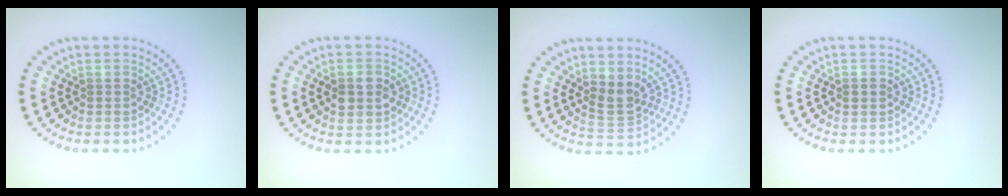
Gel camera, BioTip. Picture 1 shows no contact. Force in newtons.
{"total": 2.9, "press": 2.9, "slide": 0.1}
{"total": 2.0, "press": 1.7, "slide": 1.1}
{"total": 1.1, "press": 1.1, "slide": 0.1}